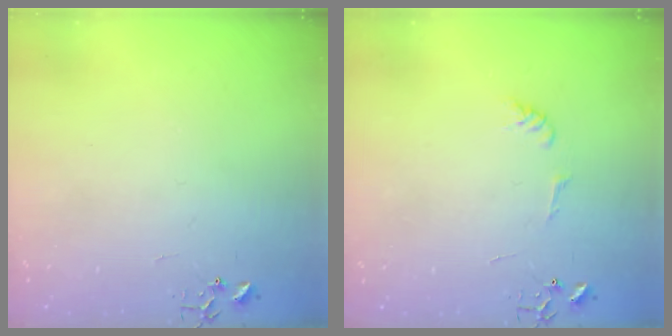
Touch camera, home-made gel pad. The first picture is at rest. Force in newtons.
{"total": 5.9, "press": 5.9, "slide": 0.6}